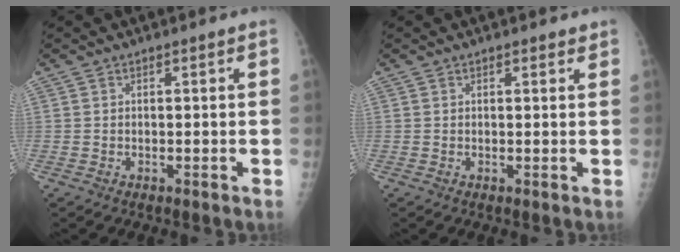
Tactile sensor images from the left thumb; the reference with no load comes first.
{"total": 1.4, "force": [1.0, 0.6, 0.7], "torque": [-0.005, -0.004, 0.011]}